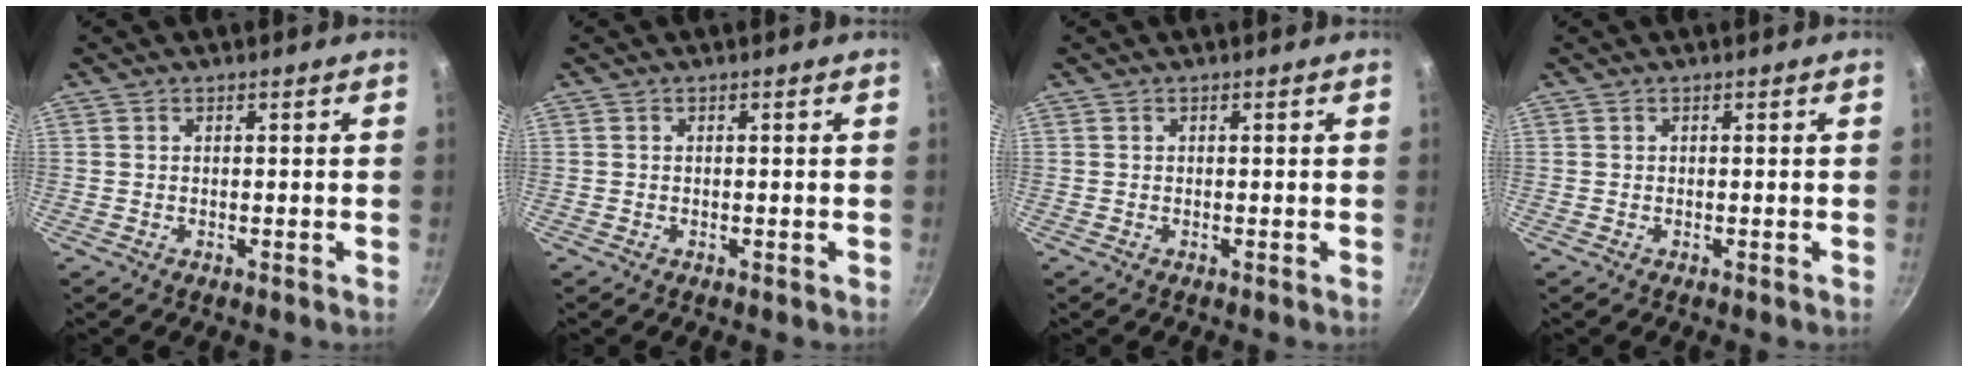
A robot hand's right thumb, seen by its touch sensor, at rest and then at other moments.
{"total": 0.0}
{"total": 0.0}
{"total": 0.0}